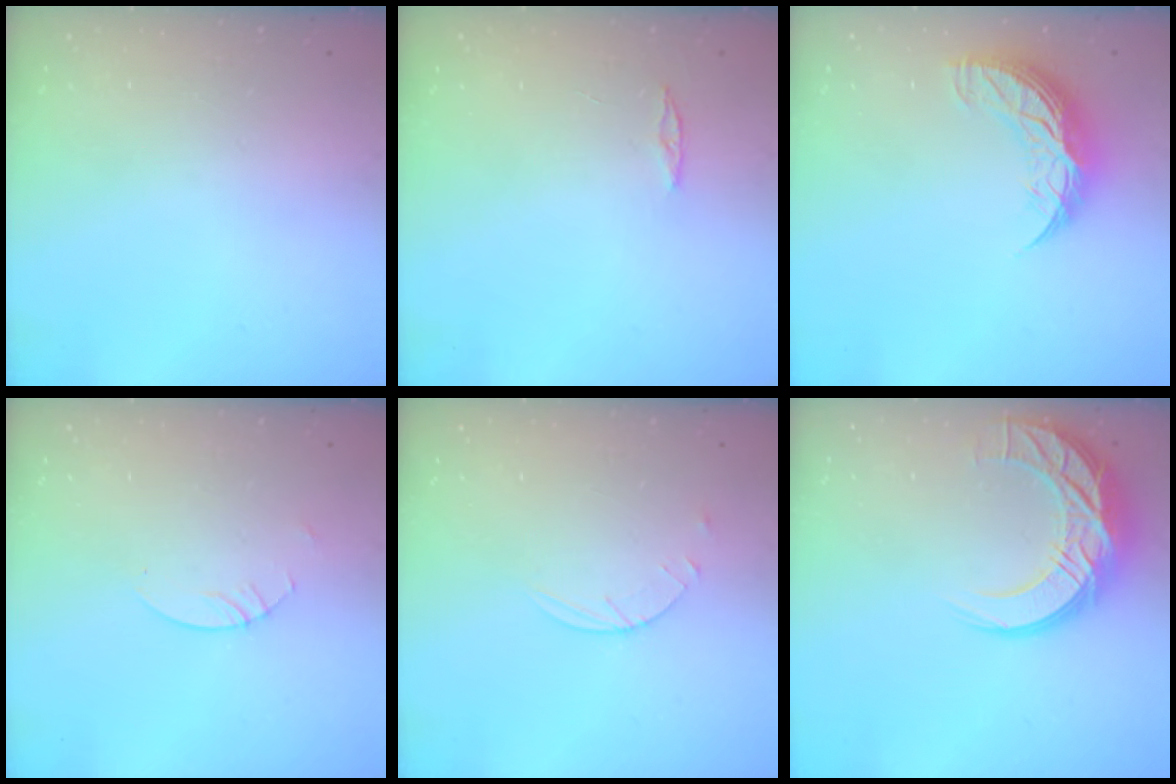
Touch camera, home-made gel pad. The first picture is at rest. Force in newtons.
{"total": 3.0, "press": 2.9, "slide": 0.3}
{"total": 11.5, "press": 11.5, "slide": 0.9}
{"total": 2.7, "press": 2.7, "slide": 0.2}
{"total": 3.5, "press": 3.5, "slide": 0.4}
{"total": 15.9, "press": 15.9, "slide": 1.2}